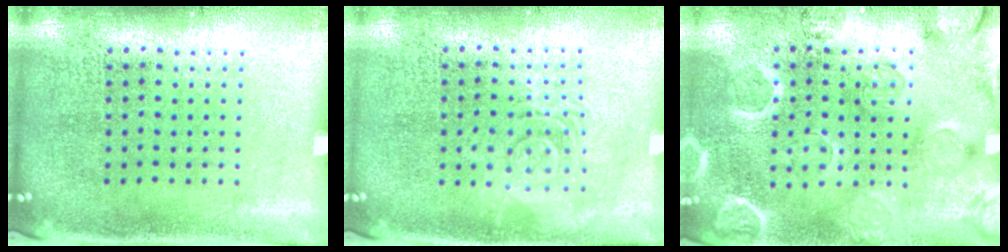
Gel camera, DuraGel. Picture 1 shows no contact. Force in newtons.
{"total": 1.6, "press": 1.6, "slide": 0.3}
{"total": 2.7, "press": 2.7, "slide": 0.0}